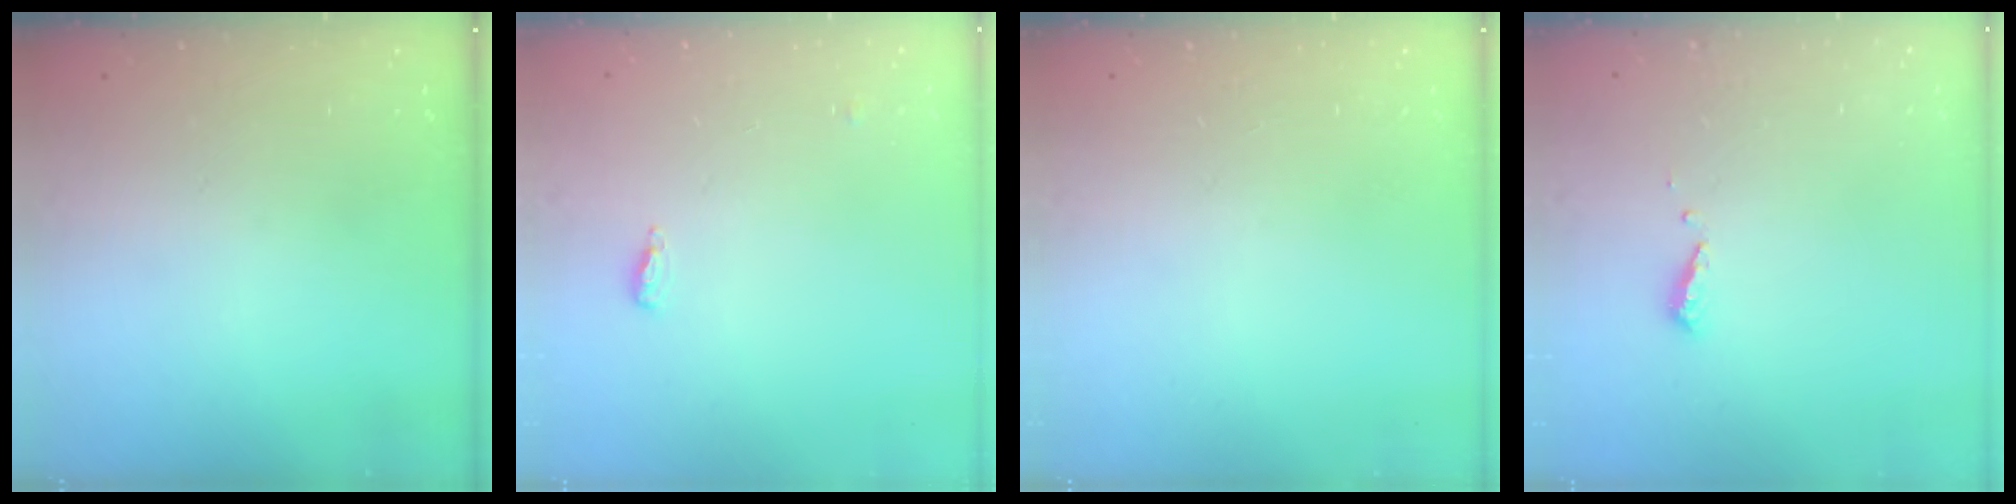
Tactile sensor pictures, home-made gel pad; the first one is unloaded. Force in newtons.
{"total": 4.7, "press": 4.6, "slide": 1.2}
{"total": 0.0}
{"total": 4.2, "press": 4.2, "slide": 0.3}